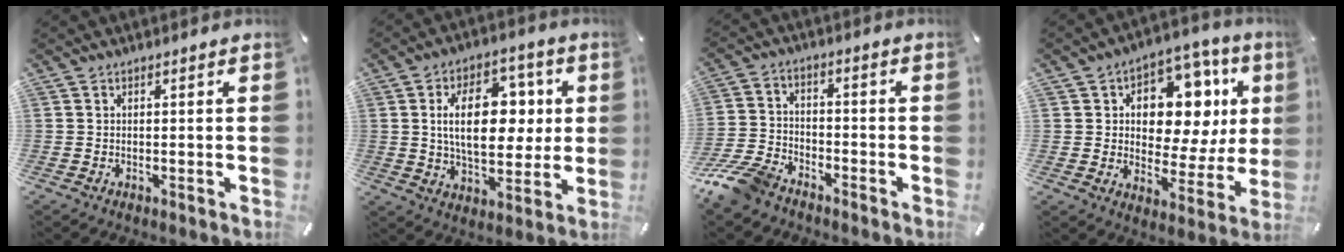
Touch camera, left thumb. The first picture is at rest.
{"total": 16.8, "force": [2.8, 10.2, 13.1], "torque": [-0.215, 0.003, 0.043]}
{"total": 9.8, "force": [-7.9, 4.3, 3.9], "torque": [-0.093, 0.033, -0.156]}
{"total": 14.8, "force": [5.8, 10.0, 9.2], "torque": [-0.116, -0.048, 0.099]}